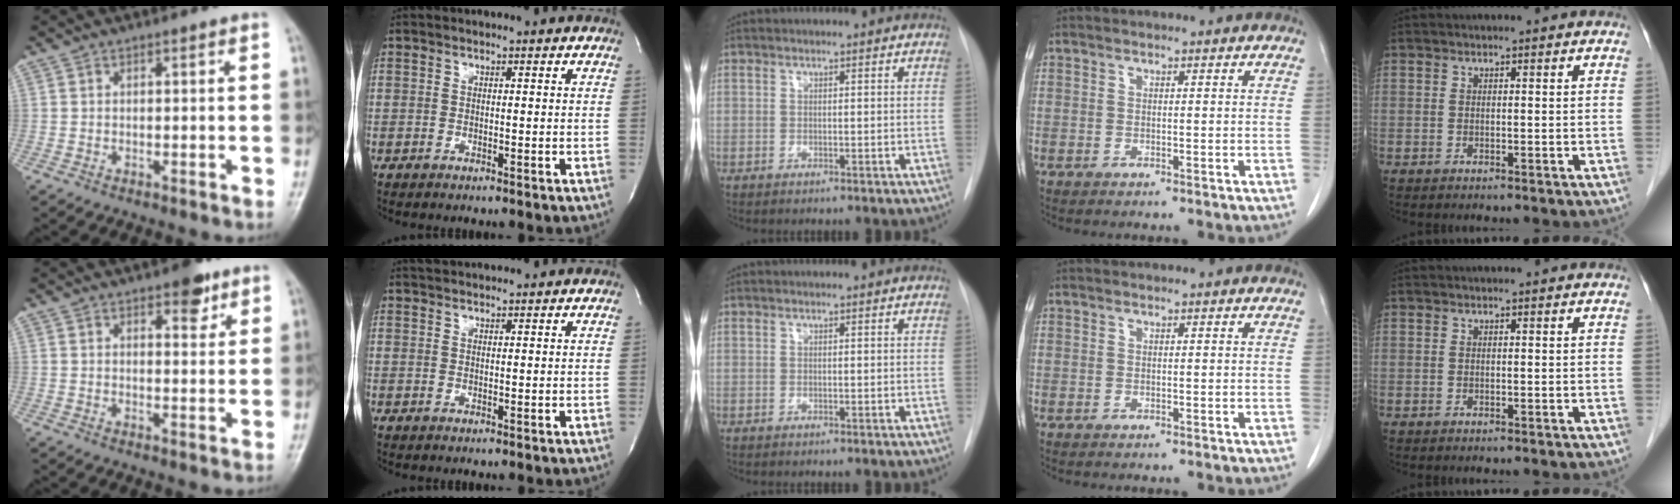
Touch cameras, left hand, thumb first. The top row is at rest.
{"thumb": {"total": 5.5, "force": [3.4, 2.6, 3.5], "torque": [-0.025, -0.016, 0.042]}, "index": {"total": 3.4, "force": [3.3, 0.3, 0.8], "torque": [-0.013, 0.029, 0.052]}}